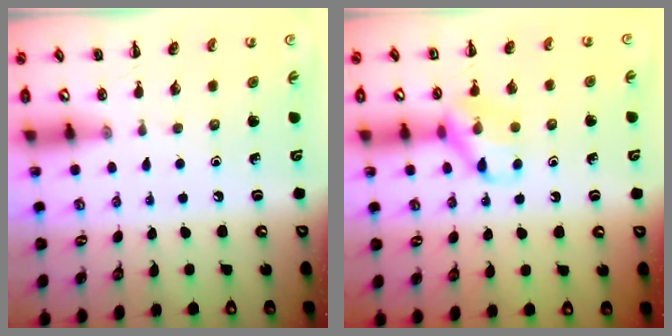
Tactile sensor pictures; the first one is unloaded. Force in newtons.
{"total": 11.8, "press": 11.7, "slide": 1.1}